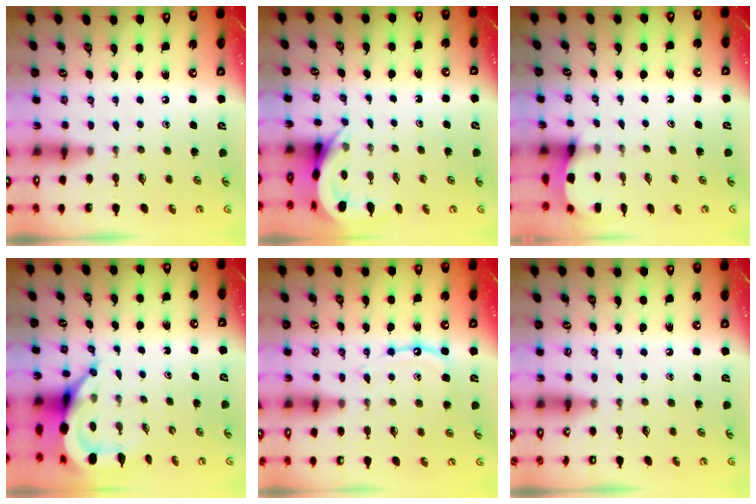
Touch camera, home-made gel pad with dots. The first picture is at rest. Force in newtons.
{"total": 4.2, "press": 4.1, "slide": 0.4}
{"total": 2.6, "press": 2.6, "slide": 0.3}
{"total": 7.4, "press": 7.3, "slide": 1.0}
{"total": 10.0, "press": 9.9, "slide": 0.9}
{"total": 3.5, "press": 3.5, "slide": 0.4}